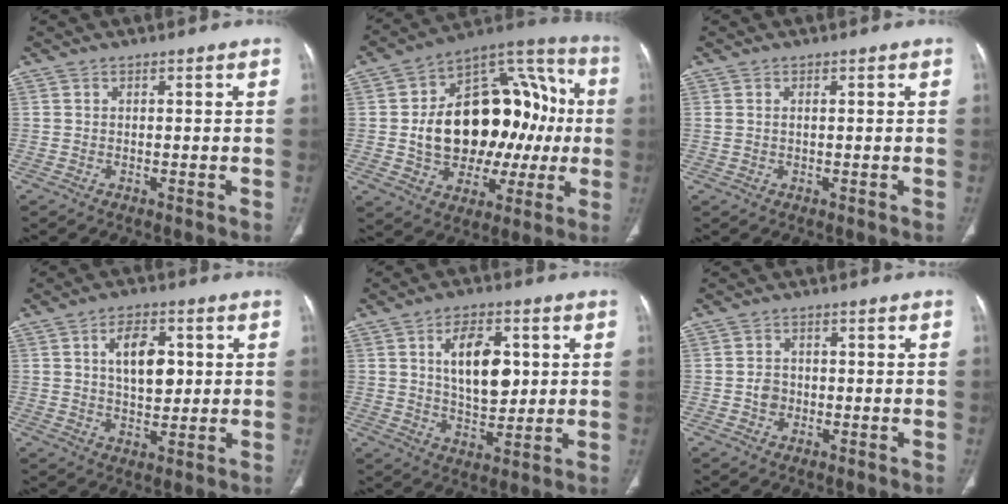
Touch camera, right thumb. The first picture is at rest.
{"total": 27.4, "force": [0.0, 17.8, 20.8], "torque": [-0.275, 0.048, 0.010]}
{"total": 1.2, "force": [0.4, 0.6, 1.0], "torque": [-0.030, 0.010, 0.015]}
{"total": 8.8, "force": [2.0, 4.9, 7.0], "torque": [-0.091, -0.010, 0.035]}
{"total": 11.8, "force": [2.7, 6.6, 9.5], "torque": [-0.124, -0.015, 0.050]}
{"total": 2.6, "force": [-0.6, 2.2, 1.1], "torque": [-0.007, 0.009, -0.013]}